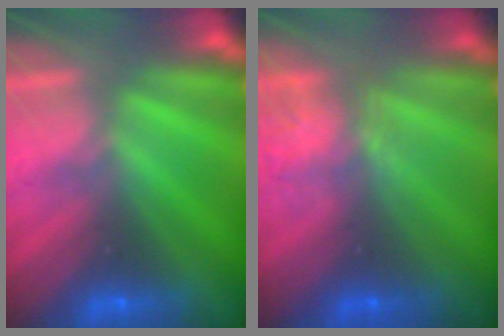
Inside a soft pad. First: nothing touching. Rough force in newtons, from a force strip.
{"total": 4.5}